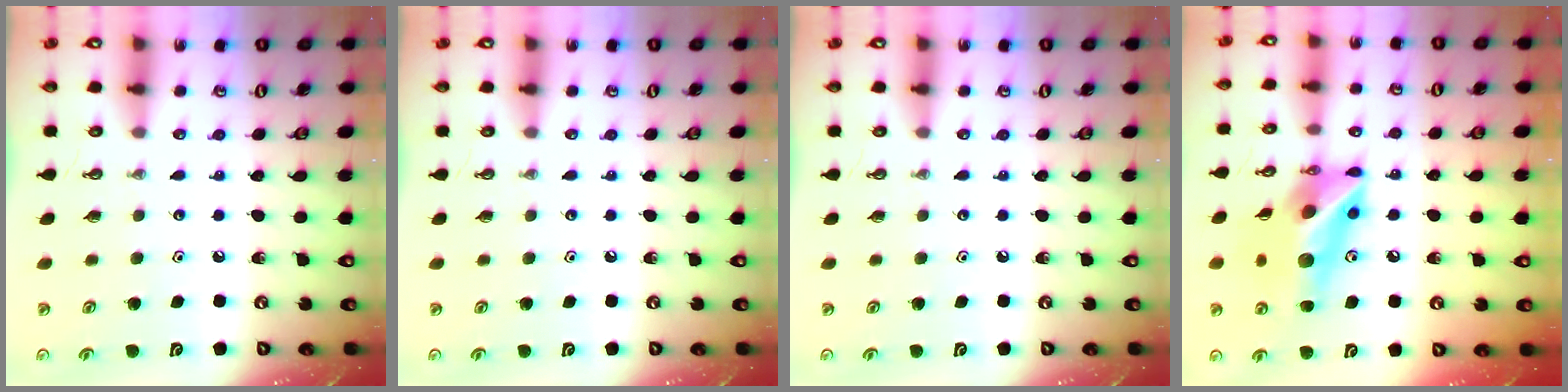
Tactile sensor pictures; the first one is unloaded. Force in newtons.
{"total": 0.0}
{"total": 0.0}
{"total": 15.7, "press": 15.5, "slide": 2.5}